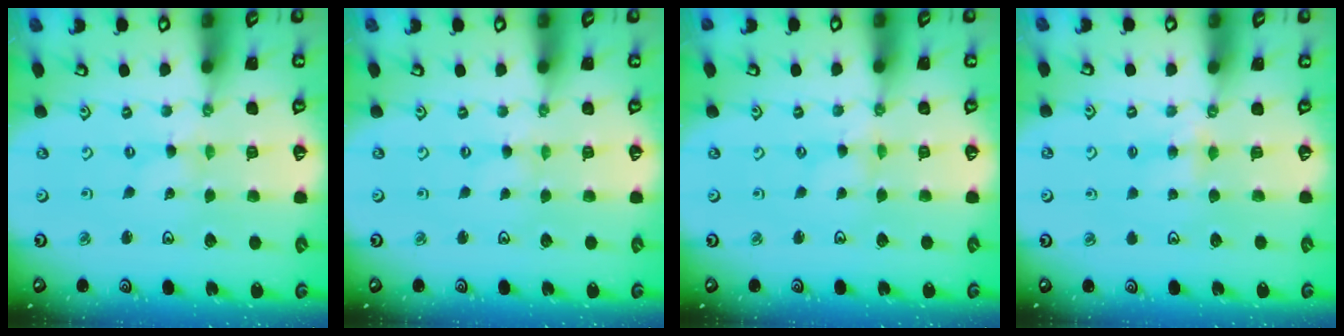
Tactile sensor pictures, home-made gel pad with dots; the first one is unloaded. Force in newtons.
{"total": 0.0}
{"total": 0.0}
{"total": 3.8, "press": 3.7, "slide": 0.4}